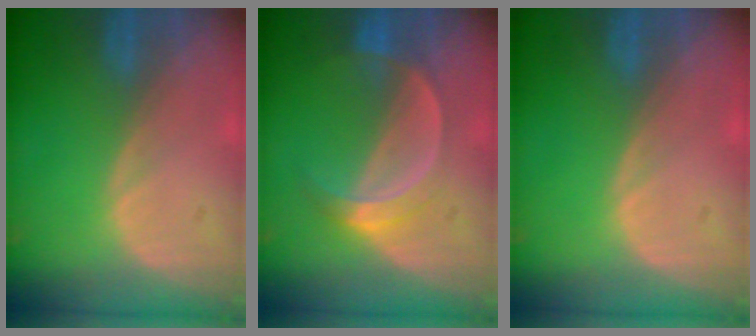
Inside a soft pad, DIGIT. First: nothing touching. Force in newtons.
{"total": 5.3, "press": 4.7, "slide": 2.3}
{"total": 0.0}